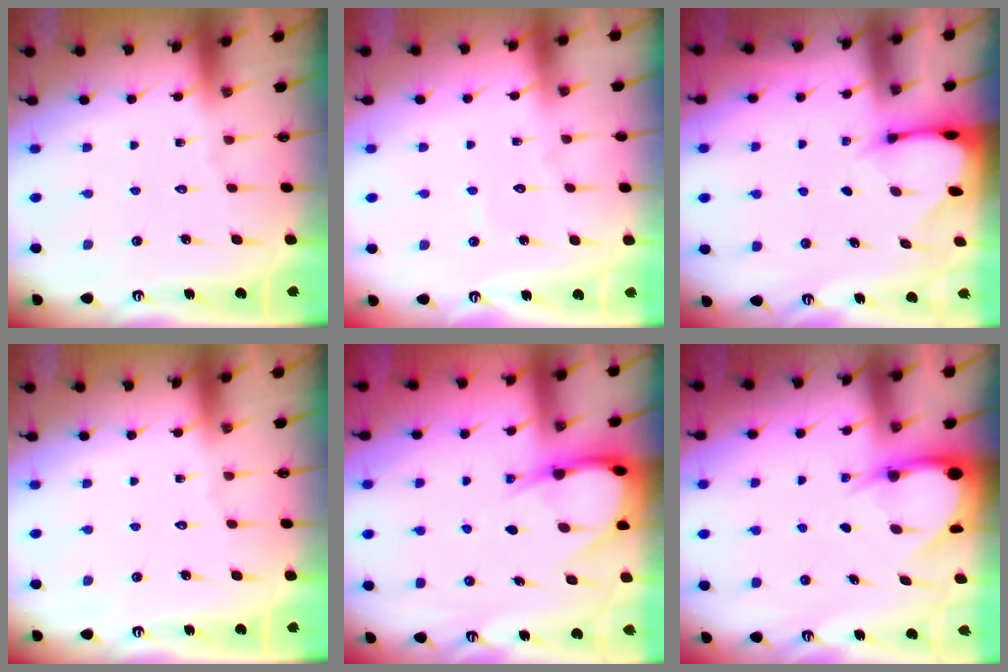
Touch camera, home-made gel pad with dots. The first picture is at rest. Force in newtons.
{"total": 3.5, "press": 3.4, "slide": 0.4}
{"total": 2.4, "press": 2.4, "slide": 0.1}
{"total": 0.0}
{"total": 8.5, "press": 8.4, "slide": 1.0}
{"total": 4.6, "press": 4.6, "slide": 0.7}